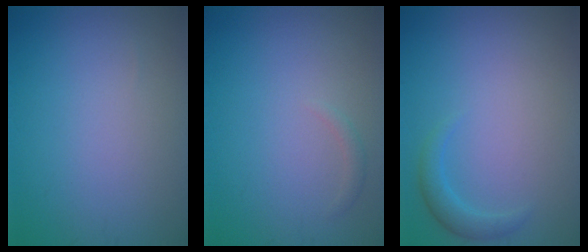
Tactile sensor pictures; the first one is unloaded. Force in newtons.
{"total": 0.7, "press": 0.7, "slide": 0.0}
{"total": 1.6, "press": 1.6, "slide": 0.1}